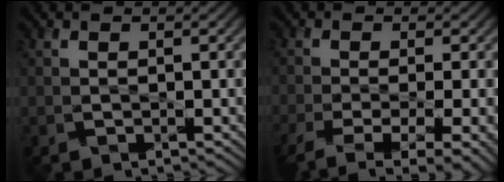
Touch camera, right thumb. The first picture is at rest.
{"total": 10.0, "force": [-5.4, 3.1, 7.9], "torque": [-0.140, -0.022, -0.074]}